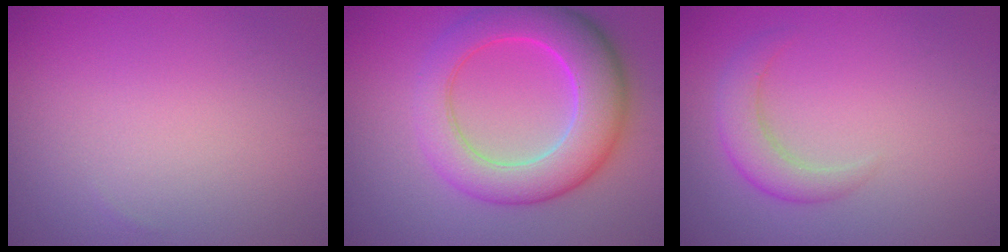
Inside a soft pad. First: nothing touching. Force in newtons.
{"total": 8.8, "press": 8.7, "slide": 0.6}
{"total": 2.8, "press": 2.8, "slide": 0.1}